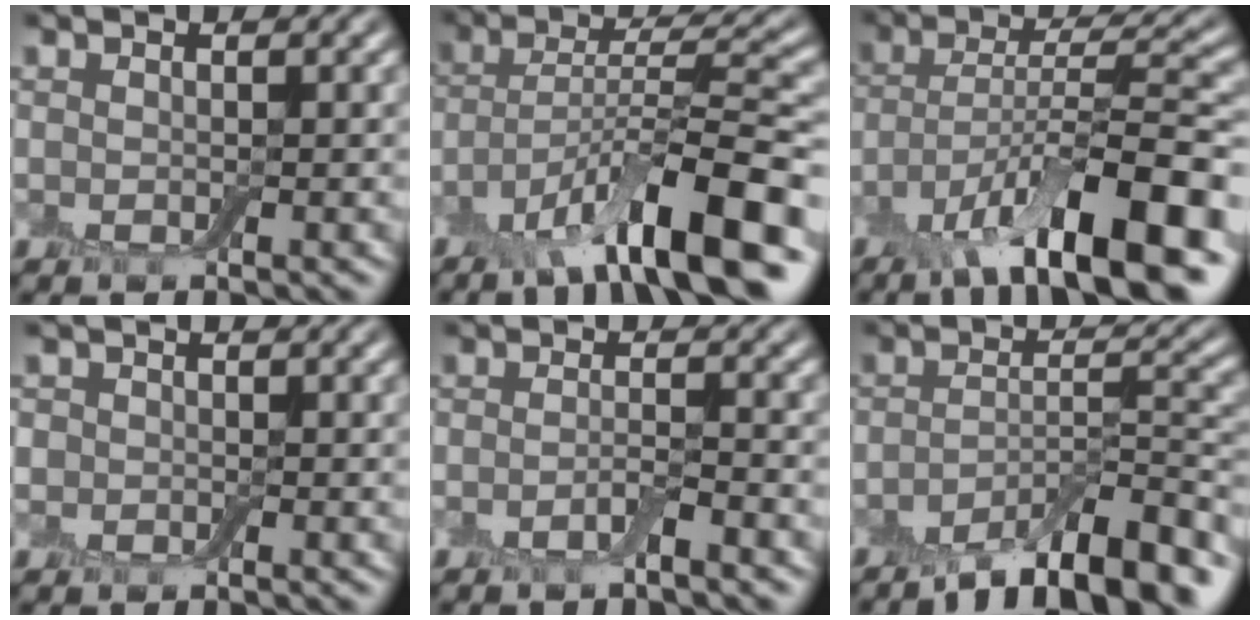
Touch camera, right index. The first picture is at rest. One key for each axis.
{"total": 11.5, "fx": -6.5, "fy": 2.6, "fz": 9.1, "tx": -0.142, "ty": 0.008, "tz": -0.117}
{"total": 12.6, "fx": -6.8, "fy": 3.4, "fz": 10.1, "tx": -0.160, "ty": 0.002, "tz": -0.118}
{"total": 1.4, "fx": -0.1, "fy": 1.4, "fz": 0.4, "tx": 0.000, "ty": 0.000, "tz": -0.012}
{"total": 1.8, "fx": -1.2, "fy": 0.2, "fz": 1.3, "tx": -0.026, "ty": 0.000, "tz": -0.025}
{"total": 9.2, "fx": -6.6, "fy": 2.5, "fz": 5.8, "tx": -0.081, "ty": -0.002, "tz": -0.111}